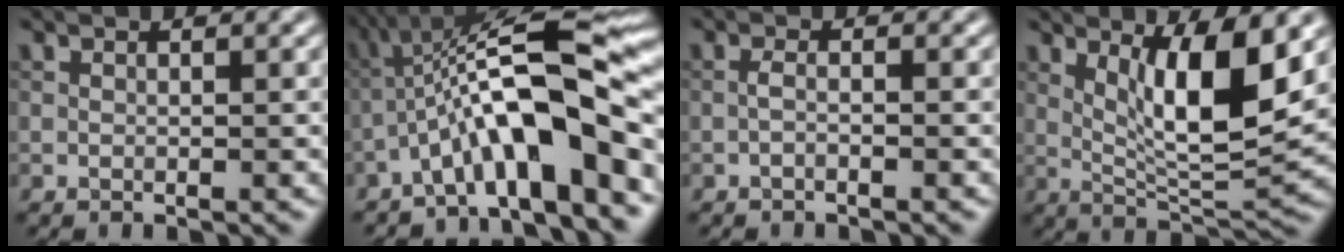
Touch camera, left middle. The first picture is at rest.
{"total": 11.6, "force": [-3.9, 2.6, 10.7], "torque": [-0.171, 0.029, -0.069]}
{"total": 0.9, "force": [-0.6, 0.2, 0.7], "torque": [-0.015, 0.002, -0.013]}
{"total": 7.8, "force": [2.1, 1.8, 7.3], "torque": [-0.119, -0.013, 0.044]}